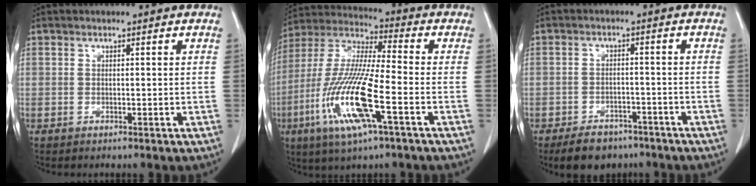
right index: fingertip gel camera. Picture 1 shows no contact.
{"total": 16.5, "force": [-5.8, 1.6, 15.3], "torque": [-0.324, -0.019, -0.113]}
{"total": 7.1, "force": [-5.5, 3.8, 2.4], "torque": [-0.040, 0.004, -0.081]}